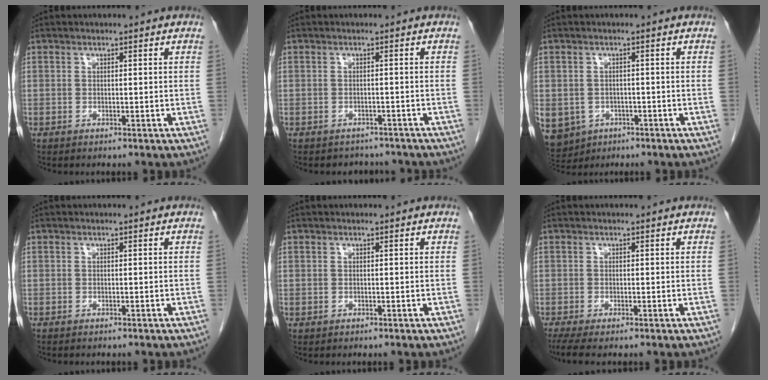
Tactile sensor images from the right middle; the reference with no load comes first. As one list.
[{"total": 4.2, "force": [-3.7, 1.9, 0.0], "torque": [-0.002, 0.005, -0.045]}, {"total": 11.9, "force": [-5.1, 10.1, 3.6], "torque": [-0.130, -0.004, -0.061]}, {"total": 1.0, "force": [-0.8, 0.3, 0.4], "torque": [-0.009, -0.002, -0.011]}, {"total": 1.7, "force": [1.0, -0.9, -1.0], "torque": [0.019, 0.003, 0.014]}, {"total": 3.1, "force": [-2.2, 0.5, 2.1], "torque": [-0.043, -0.011, -0.041]}]